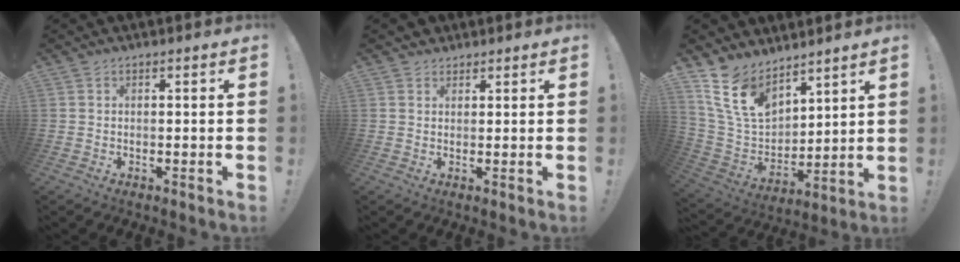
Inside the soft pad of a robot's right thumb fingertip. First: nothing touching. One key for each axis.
{"total": 2.4, "fx": 1.6, "fy": 1.7, "fz": 0.3, "tx": 0.001, "ty": -0.007, "tz": 0.028}
{"total": 15.3, "fx": 10.0, "fy": 8.8, "fz": 7.6, "tx": -0.158, "ty": -0.059, "tz": 0.196}